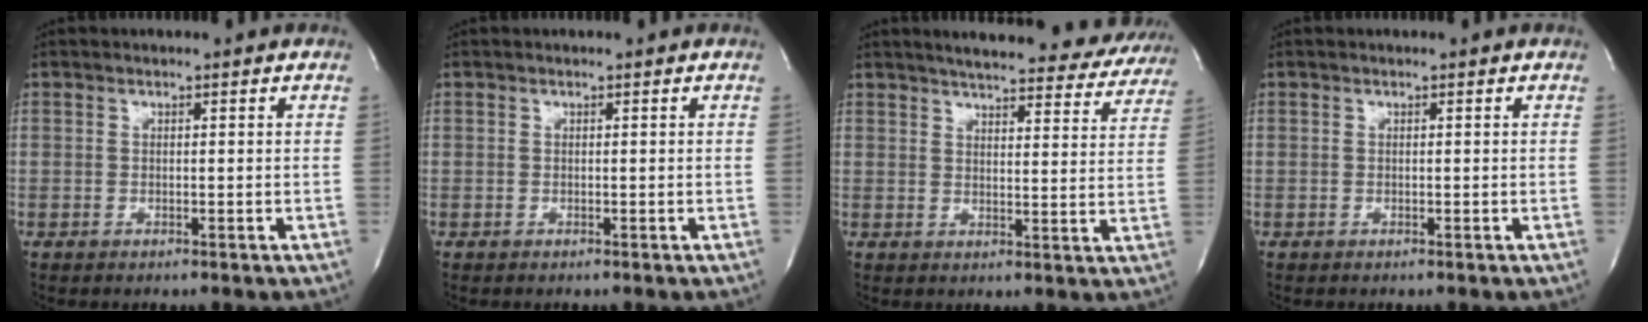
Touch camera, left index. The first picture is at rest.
{"total": 0.0}
{"total": 22.7, "force": [20.8, 4.5, 7.7], "torque": [-0.106, -0.031, 0.242]}
{"total": 0.0}